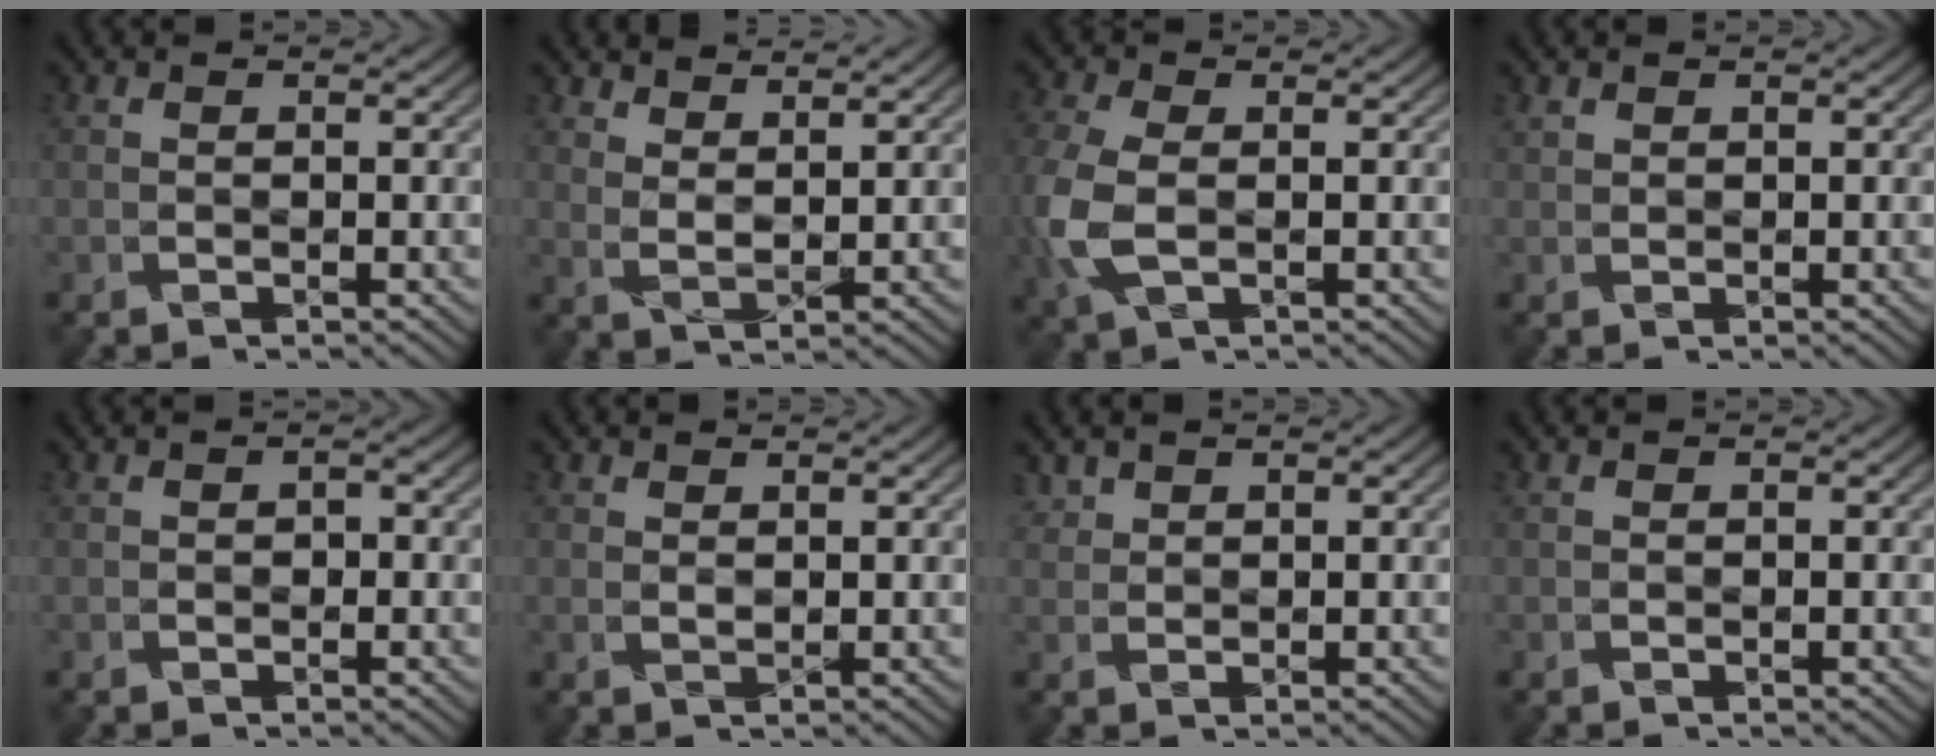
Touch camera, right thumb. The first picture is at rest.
{"total": 4.4, "force": [3.9, 1.0, 1.7], "torque": [-0.019, -0.012, 0.072]}
{"total": 6.2, "force": [-1.0, 3.7, 4.9], "torque": [-0.140, -0.008, -0.019]}
{"total": 0.7, "force": [0.7, 0.1, -0.1], "torque": [-0.001, 0.001, 0.016]}
{"total": 1.1, "force": [-0.1, 0.6, 0.9], "torque": [-0.012, 0.001, -0.004]}
{"total": 0.9, "force": [0.8, 0.1, 0.3], "torque": [-0.007, -0.002, 0.014]}
{"total": 1.6, "force": [1.4, 0.6, 0.1], "torque": [-0.004, 0.002, 0.034]}
{"total": 0.0}